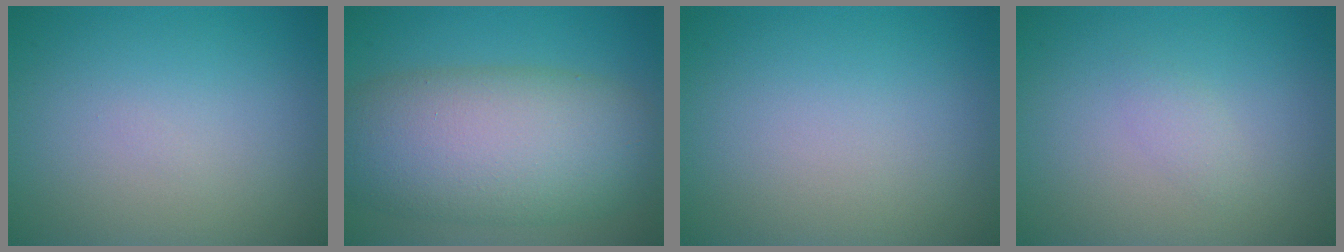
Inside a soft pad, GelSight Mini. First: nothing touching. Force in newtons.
{"total": 10.7, "press": 10.7, "slide": 0.5}
{"total": 0.0}
{"total": 1.0, "press": 1.0, "slide": 0.0}